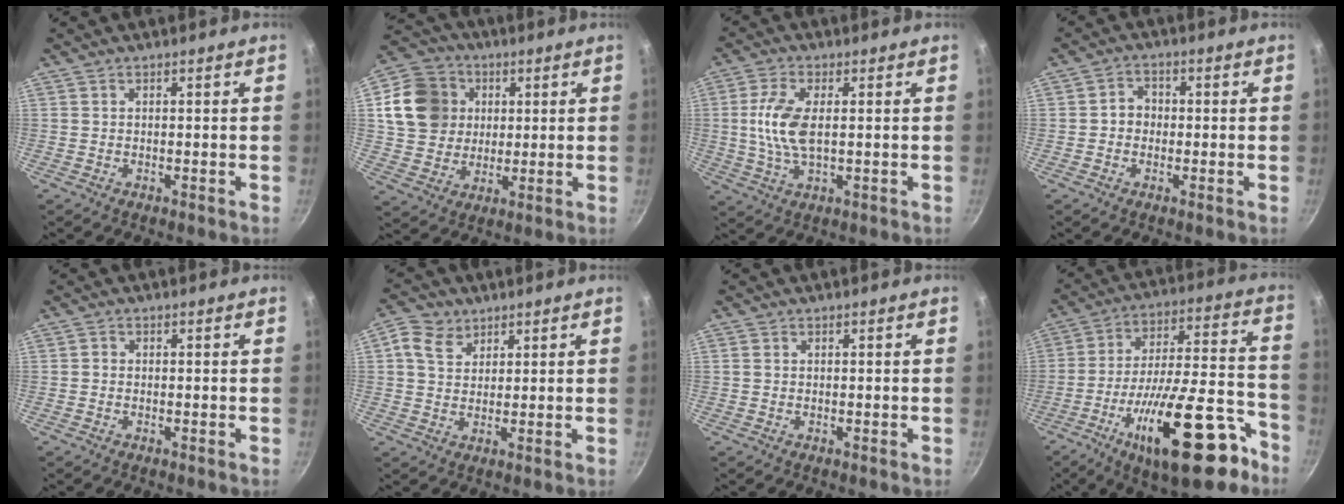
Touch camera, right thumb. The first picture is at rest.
{"total": 14.2, "force": [3.4, 12.4, 6.0], "torque": [-0.091, 0.010, 0.061]}
{"total": 8.7, "force": [0.8, 4.1, 7.7], "torque": [-0.160, 0.003, 0.013]}
{"total": 3.4, "force": [-0.4, 3.1, 1.5], "torque": [-0.003, 0.012, -0.012]}
{"total": 0.7, "force": [-0.2, 0.7, 0.2], "torque": [-0.003, 0.003, -0.005]}
{"total": 6.0, "force": [2.8, 4.5, 2.6], "torque": [-0.031, -0.004, 0.046]}
{"total": 0.7, "force": [0.1, 0.6, 0.3], "torque": [-0.004, 0.003, 0.000]}
{"total": 25.5, "force": [-13.3, 9.1, 19.7], "torque": [-0.266, 0.072, -0.205]}